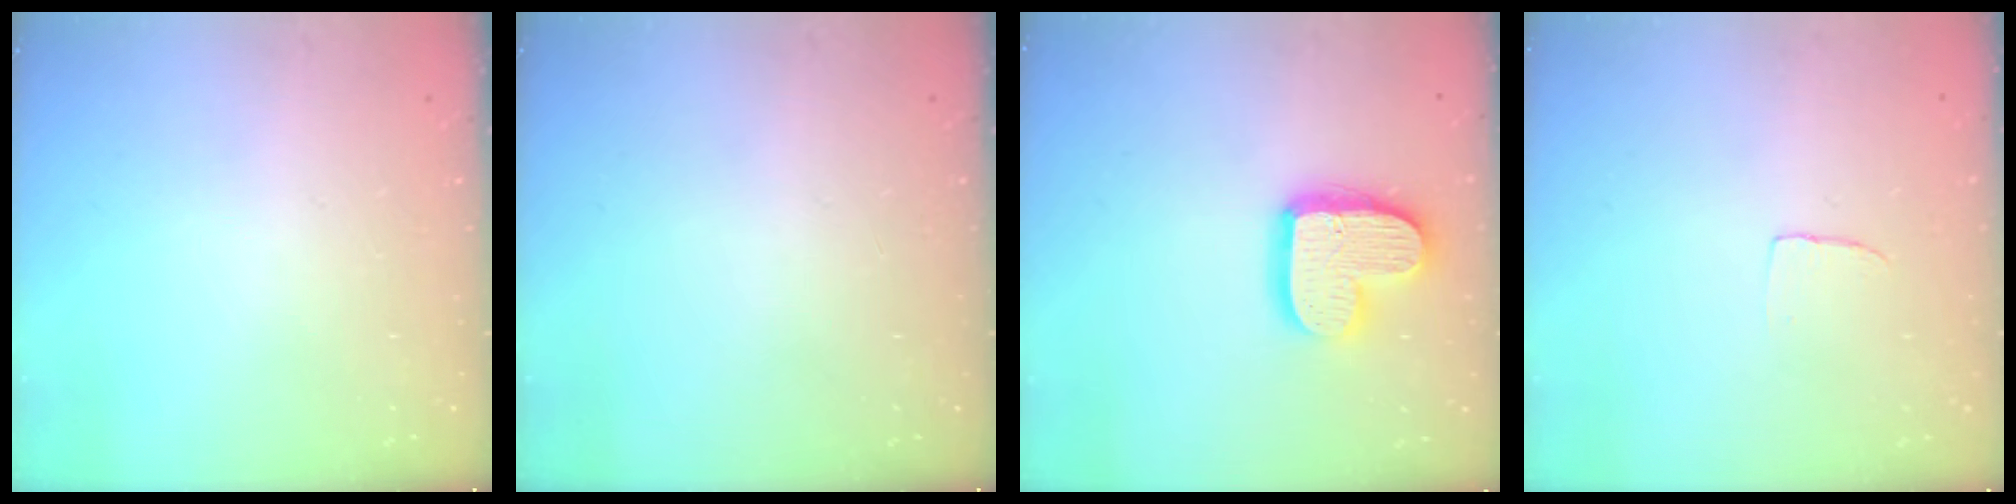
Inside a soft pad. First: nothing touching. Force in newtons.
{"total": 0.0}
{"total": 15.6, "press": 15.5, "slide": 1.3}
{"total": 2.4, "press": 2.4, "slide": 0.1}